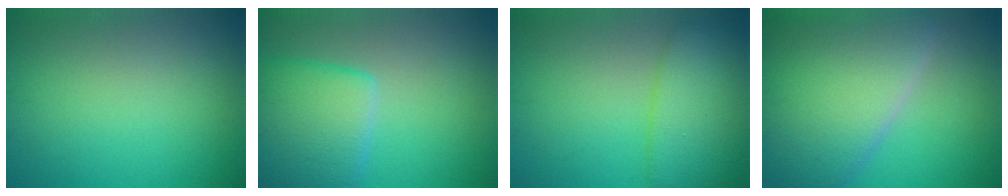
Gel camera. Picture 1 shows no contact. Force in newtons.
{"total": 6.0, "press": 5.9, "slide": 0.6}
{"total": 5.9, "press": 5.9, "slide": 0.2}
{"total": 11.4, "press": 11.4, "slide": 0.5}